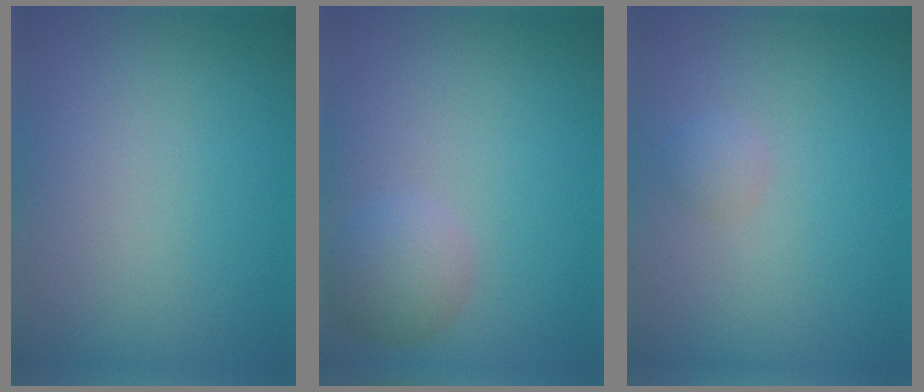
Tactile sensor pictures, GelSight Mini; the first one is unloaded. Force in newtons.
{"total": 3.2, "press": 3.2, "slide": 0.1}
{"total": 1.0, "press": 1.0, "slide": 0.1}